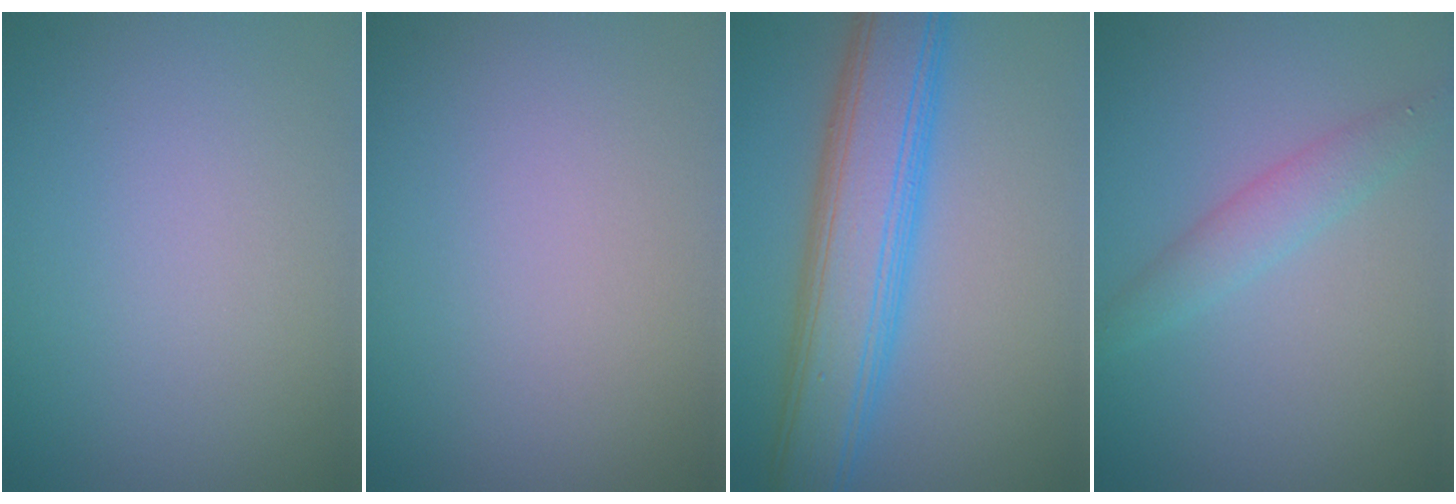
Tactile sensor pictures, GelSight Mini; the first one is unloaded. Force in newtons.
{"total": 0.0}
{"total": 7.9, "press": 7.9, "slide": 0.1}
{"total": 2.1, "press": 2.1, "slide": 0.0}